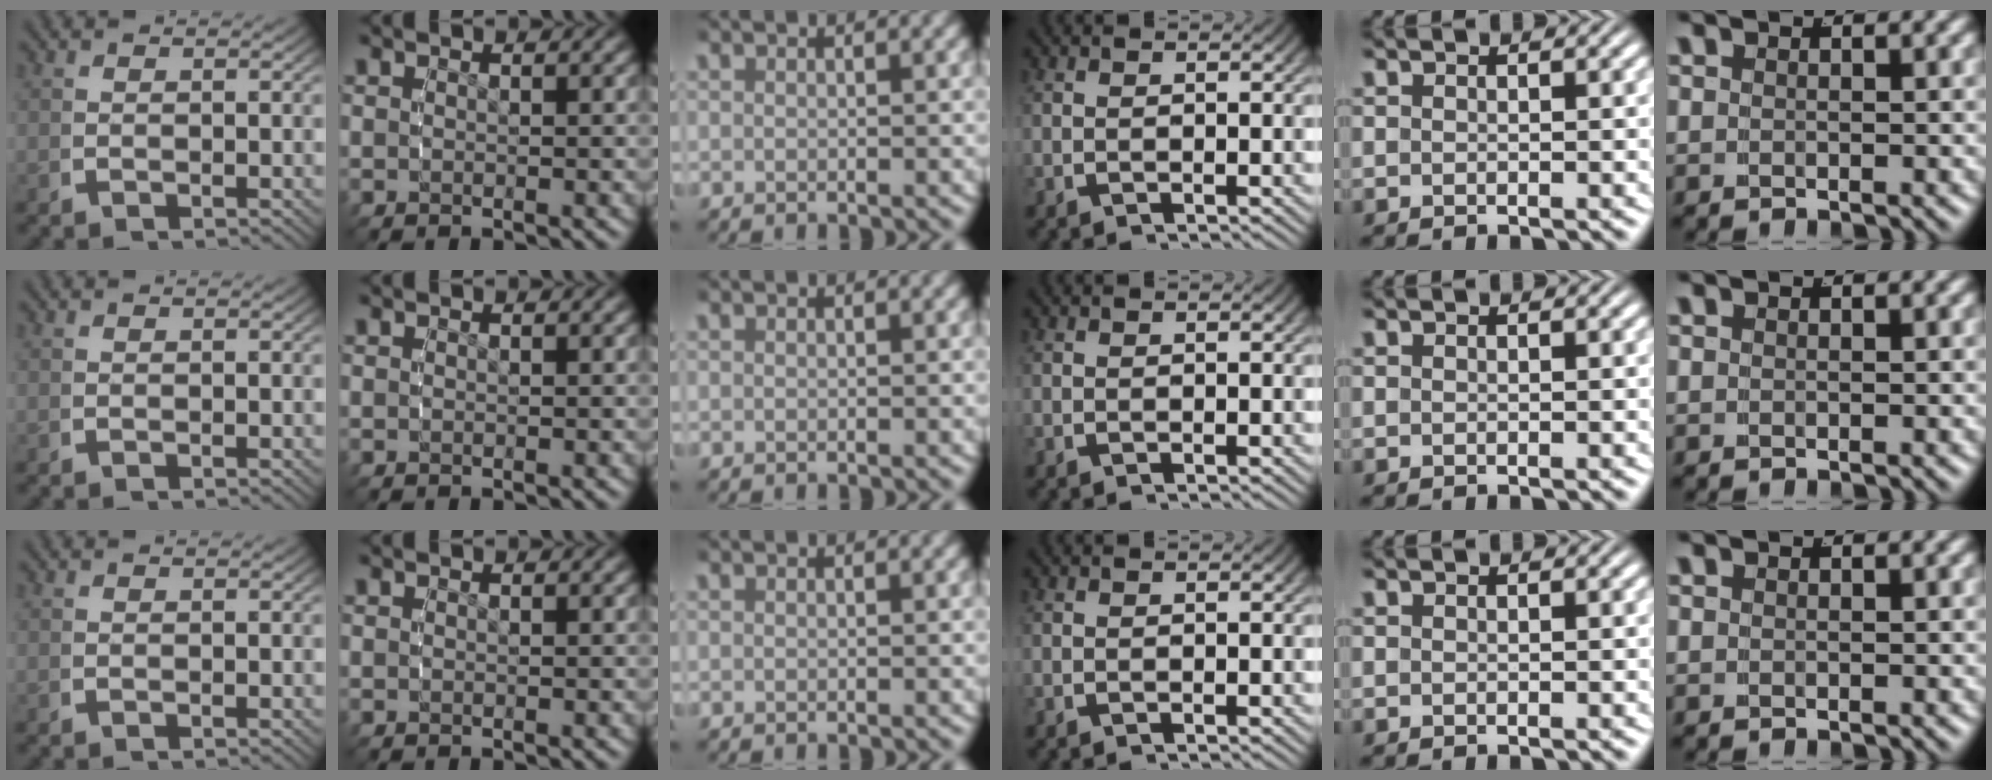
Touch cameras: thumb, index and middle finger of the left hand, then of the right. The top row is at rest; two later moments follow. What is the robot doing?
{"motion": "reach", "object": "photo album"}